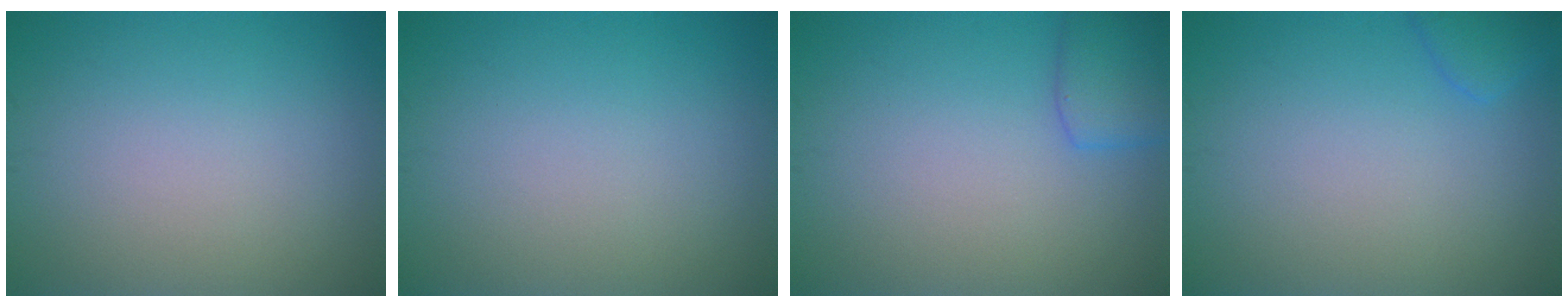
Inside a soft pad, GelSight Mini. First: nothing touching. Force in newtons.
{"total": 0.0}
{"total": 2.7, "press": 2.6, "slide": 0.2}
{"total": 1.6, "press": 1.6, "slide": 0.1}